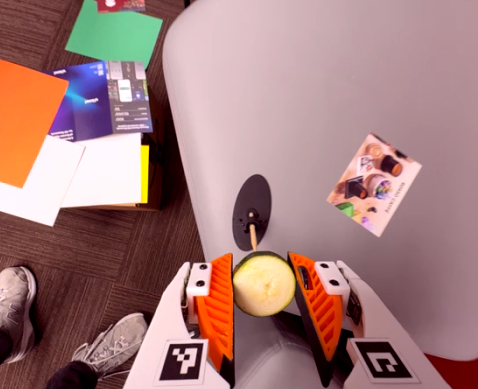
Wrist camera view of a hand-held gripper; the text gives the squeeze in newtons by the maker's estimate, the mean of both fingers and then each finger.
{"total": 9.2, "left": 9.5, "right": 8.9}